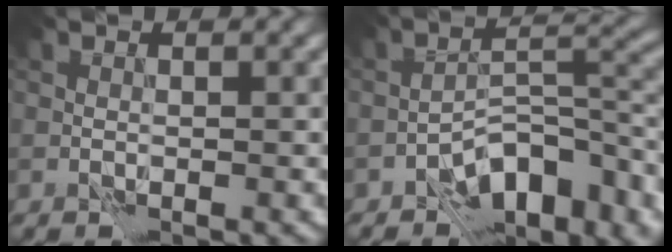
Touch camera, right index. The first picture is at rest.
{"total": 9.1, "force": [-5.0, 3.9, 6.6], "torque": [-0.087, 0.013, -0.091]}